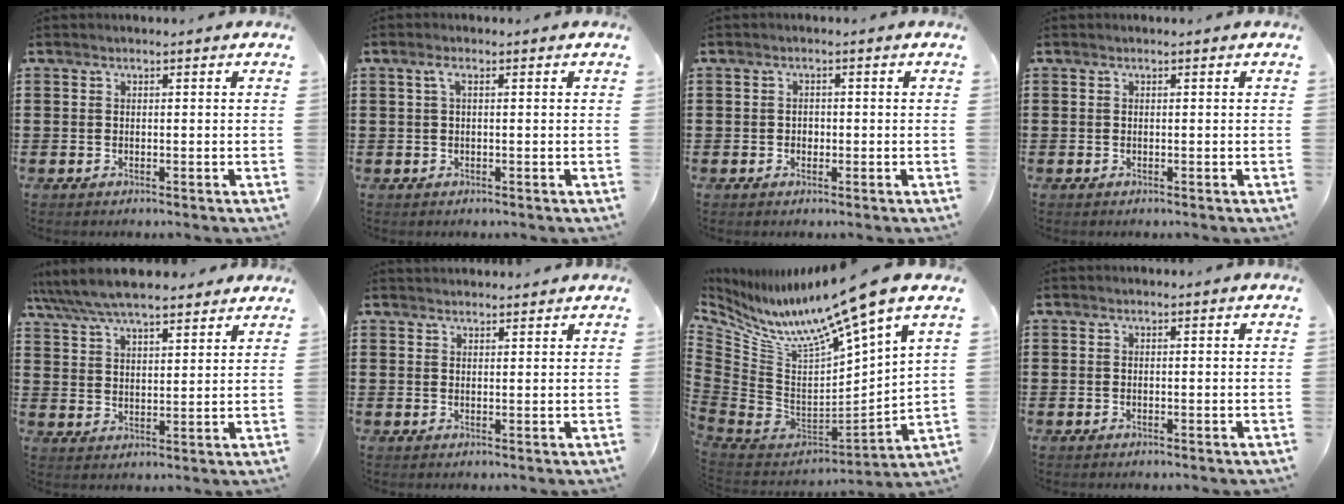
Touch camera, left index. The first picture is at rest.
{"total": 1.7, "force": [0.3, 0.4, 1.6], "torque": [-0.032, 0.002, 0.005]}
{"total": 0.9, "force": [-0.2, 0.8, 0.4], "torque": [-0.011, 0.004, -0.004]}
{"total": 0.0}
{"total": 7.3, "force": [6.7, 1.4, 2.5], "torque": [-0.073, -0.022, 0.122]}
{"total": 1.6, "force": [1.6, 0.2, 0.0], "torque": [-0.004, 0.003, 0.031]}
{"total": 10.0, "force": [7.8, -0.4, 6.3], "torque": [-0.147, -0.073, 0.119]}
{"total": 0.0}